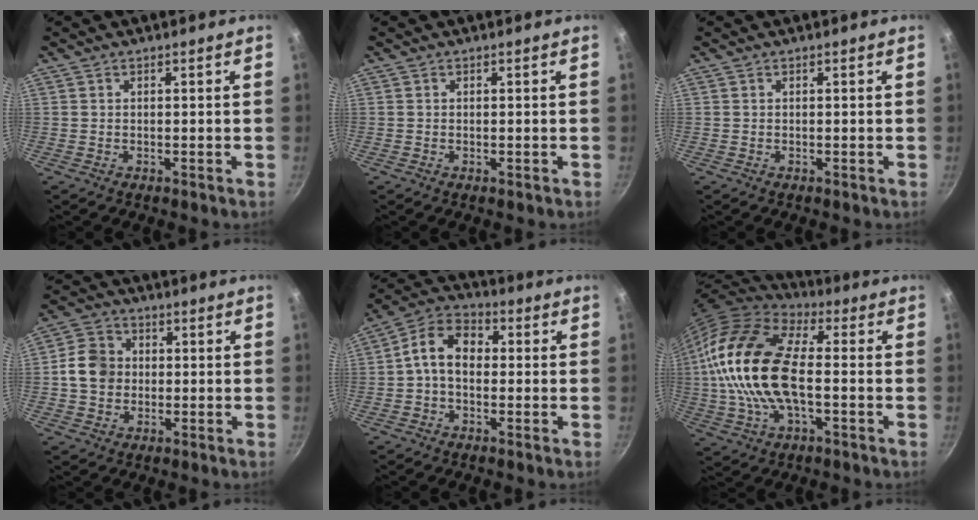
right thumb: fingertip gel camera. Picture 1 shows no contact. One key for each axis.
{"total": 0.0}
{"total": 0.0}
{"total": 7.8, "fx": 0.0, "fy": 6.7, "fz": 3.9, "tx": -0.047, "ty": 0.013, "tz": -0.014}
{"total": 9.1, "fx": 0.2, "fy": 6.4, "fz": 6.5, "tx": -0.090, "ty": 0.028, "tz": -0.018}
{"total": 21.3, "fx": -0.3, "fy": 11.1, "fz": 18.2, "tx": -0.348, "ty": 0.028, "tz": -0.017}